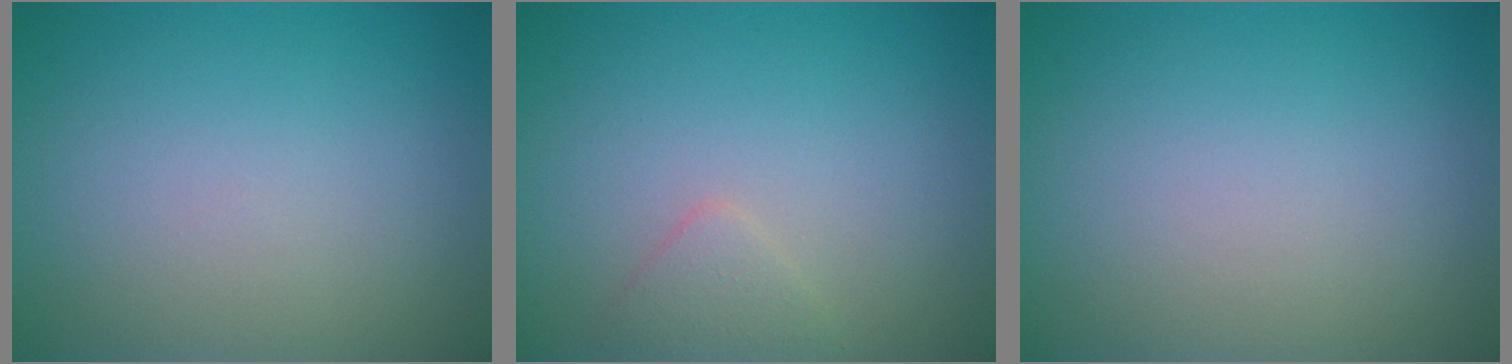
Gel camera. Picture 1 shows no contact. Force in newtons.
{"total": 1.4, "press": 1.4, "slide": 0.1}
{"total": 0.0}